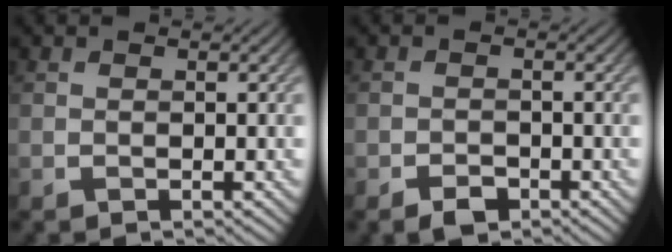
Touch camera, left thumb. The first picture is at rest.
{"total": 2.0, "force": [-1.5, 1.0, 1.0], "torque": [-0.014, 0.000, -0.027]}